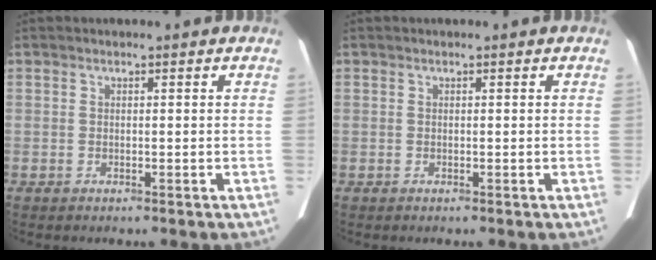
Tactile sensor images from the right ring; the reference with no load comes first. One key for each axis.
{"total": 0.0}